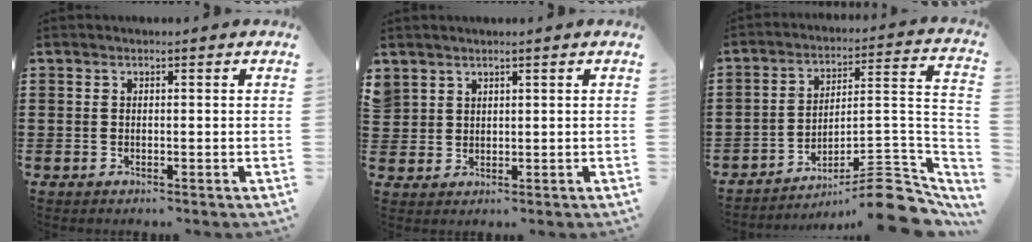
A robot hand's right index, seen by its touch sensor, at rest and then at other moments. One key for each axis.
{"total": 2.2, "fx": 1.7, "fy": 1.3, "fz": -0.1, "tx": -0.005, "ty": 0.006, "tz": 0.036}
{"total": 9.9, "fx": -7.7, "fy": 1.6, "fz": 6.0, "tx": -0.078, "ty": 0.013, "tz": -0.153}